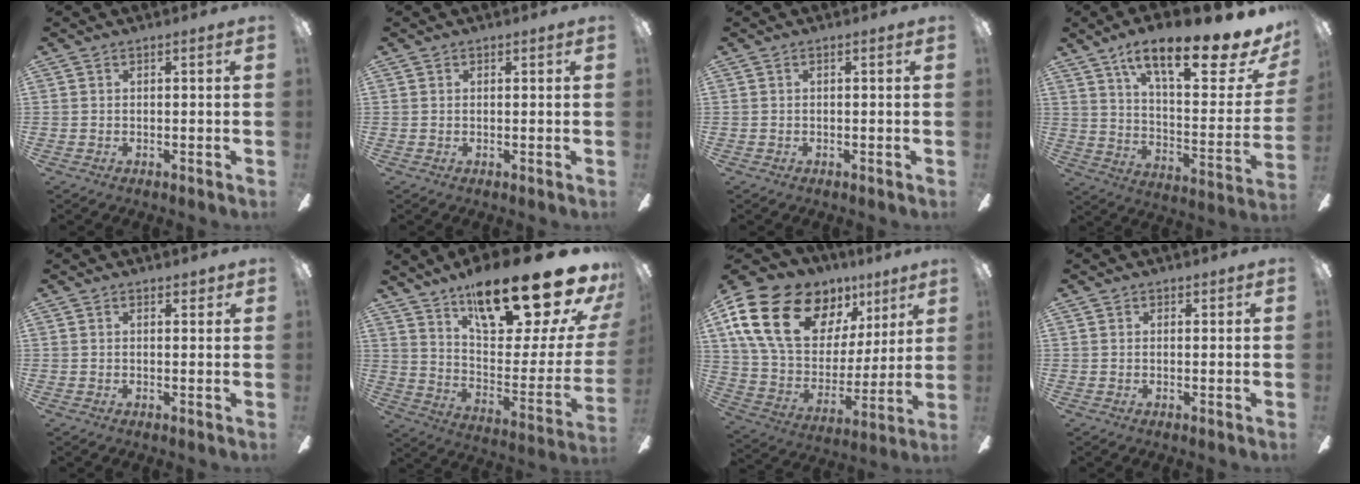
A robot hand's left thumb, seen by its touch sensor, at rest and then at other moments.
{"total": 0.6, "force": [0.3, 0.5, 0.0], "torque": [0.008, -0.001, 0.004]}
{"total": 0.0}
{"total": 20.8, "force": [14.4, 5.3, 14.0], "torque": [-0.209, -0.105, 0.230]}
{"total": 1.6, "force": [1.1, 0.8, 0.9], "torque": [-0.001, -0.006, 0.017]}
{"total": 27.4, "force": [20.2, 7.2, 17.1], "torque": [-0.240, -0.143, 0.331]}
{"total": 23.2, "force": [12.3, 14.3, 13.6], "torque": [-0.260, -0.054, 0.233]}
{"total": 1.1, "force": [0.7, 0.8, 0.1], "torque": [0.007, -0.003, 0.012]}